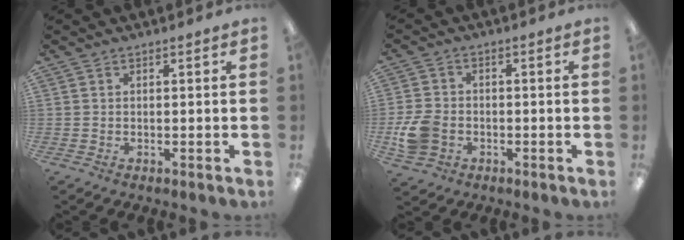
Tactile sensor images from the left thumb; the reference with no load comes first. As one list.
[{"total": 7.9, "force": [-2.7, 5.9, 4.4], "torque": [-0.085, 0.010, -0.047]}]